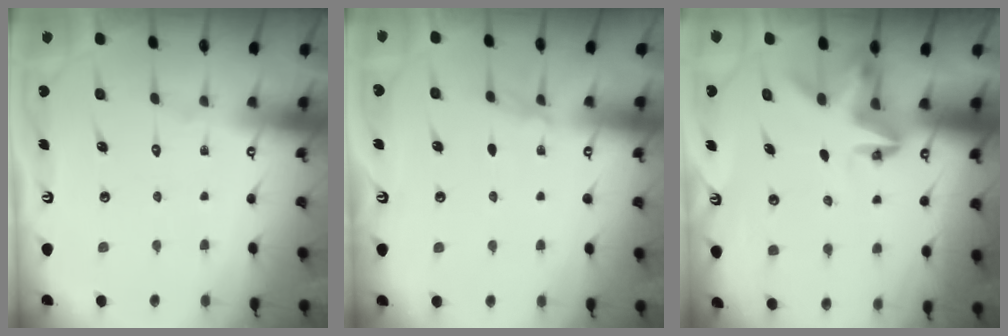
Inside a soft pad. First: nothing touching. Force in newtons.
{"total": 2.5, "press": 2.5, "slide": 0.5}
{"total": 4.2, "press": 4.2, "slide": 0.4}